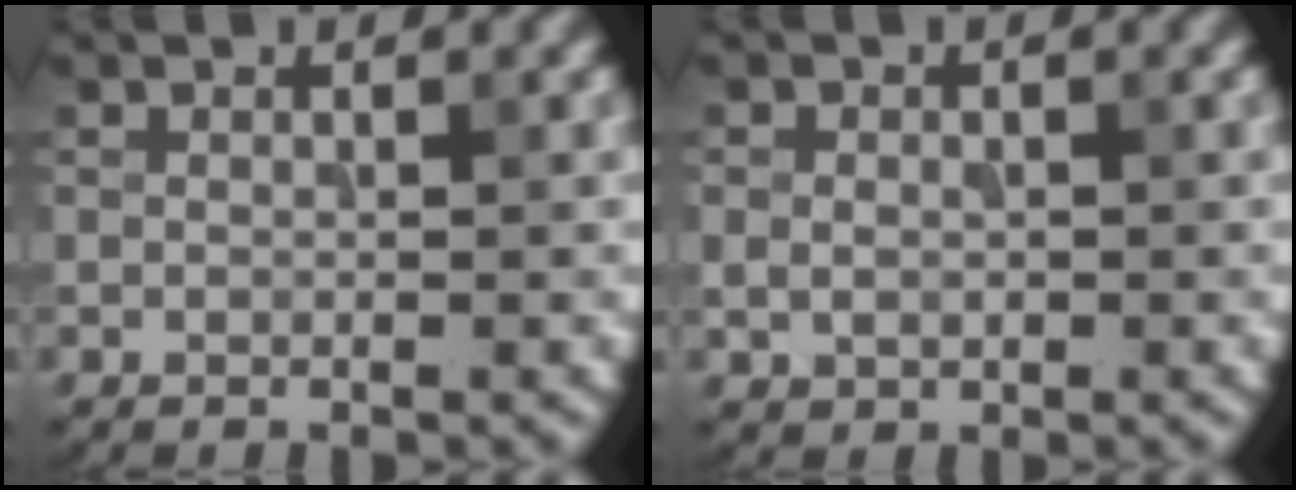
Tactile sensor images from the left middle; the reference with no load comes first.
{"total": 1.7, "force": [-0.1, 1.4, 0.9], "torque": [-0.017, -0.002, 0.000]}